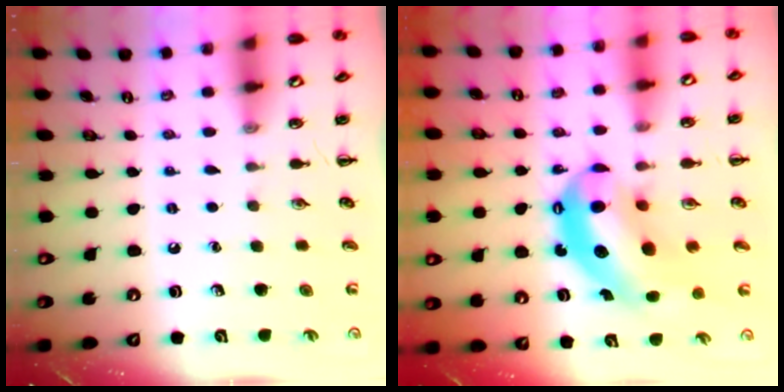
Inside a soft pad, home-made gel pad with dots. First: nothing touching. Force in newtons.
{"total": 13.7, "press": 13.1, "slide": 3.9}